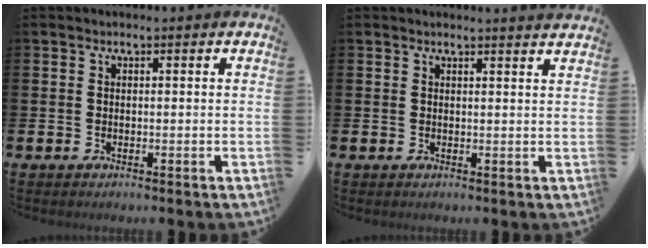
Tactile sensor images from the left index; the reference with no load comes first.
{"total": 1.3, "force": [1.3, -0.2, 0.1], "torque": [0.009, -0.010, 0.022]}